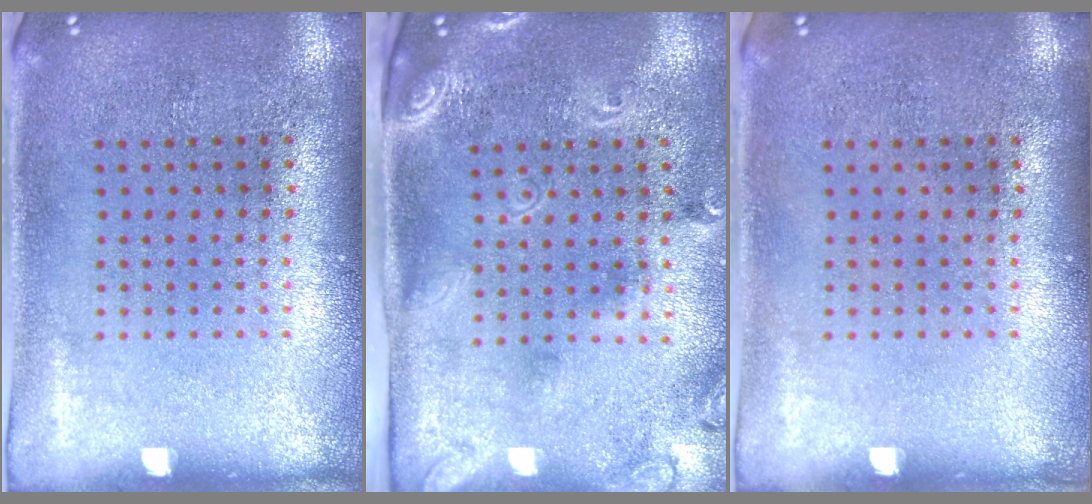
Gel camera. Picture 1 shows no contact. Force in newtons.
{"total": 2.5, "press": 1.7, "slide": 1.8}
{"total": 0.0}